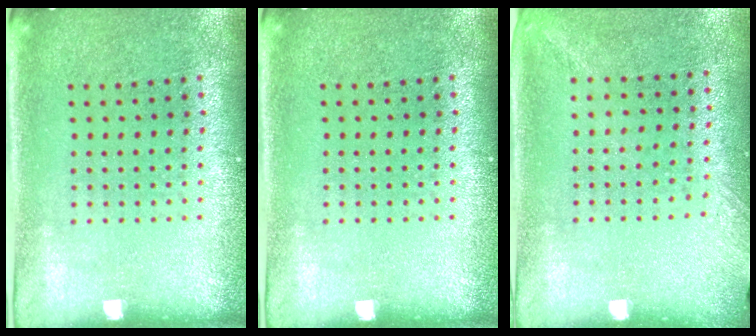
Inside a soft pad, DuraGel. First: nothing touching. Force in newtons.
{"total": 0.0}
{"total": 1.3, "press": 1.0, "slide": 0.8}